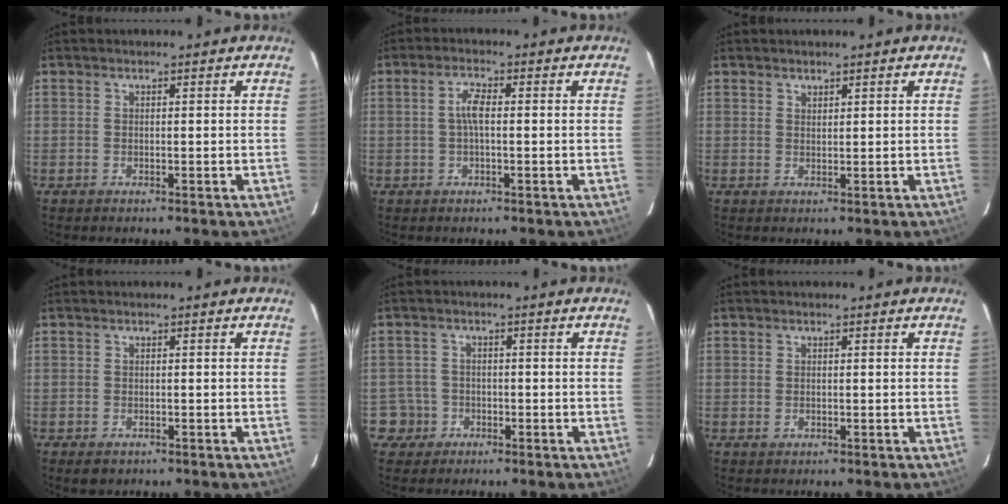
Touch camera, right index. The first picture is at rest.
{"total": 3.1, "force": [0.0, 0.9, 2.9], "torque": [-0.060, 0.006, 0.000]}
{"total": 1.0, "force": [0.9, 0.4, 0.2], "torque": [-0.004, 0.001, 0.017]}
{"total": 2.3, "force": [-1.3, 1.7, 0.8], "torque": [-0.018, -0.004, -0.016]}
{"total": 4.3, "force": [-1.7, 4.0, -0.3], "torque": [0.003, 0.024, -0.031]}
{"total": 0.8, "force": [-0.2, 0.7, 0.4], "torque": [-0.006, -0.001, -0.003]}